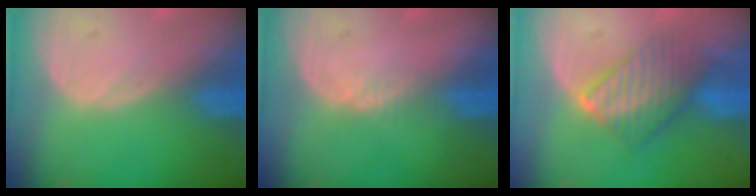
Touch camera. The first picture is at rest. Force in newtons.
{"total": 1.2, "press": 0.9, "slide": 0.8}
{"total": 6.5, "press": 6.4, "slide": 0.9}